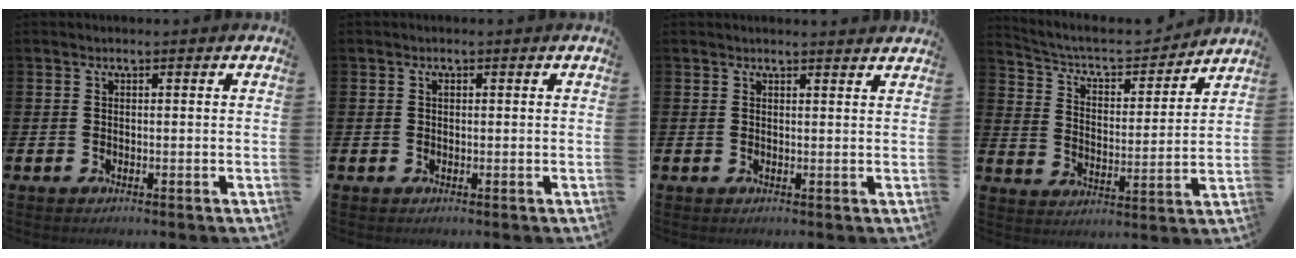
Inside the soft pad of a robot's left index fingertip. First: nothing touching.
{"total": 0.6, "force": [0.2, 0.4, 0.3], "torque": [-0.002, 0.003, 0.002]}
{"total": 1.3, "force": [1.2, -0.1, 0.0], "torque": [0.005, -0.009, 0.022]}
{"total": 6.3, "force": [5.7, 1.8, 1.8], "torque": [-0.067, -0.043, 0.091]}